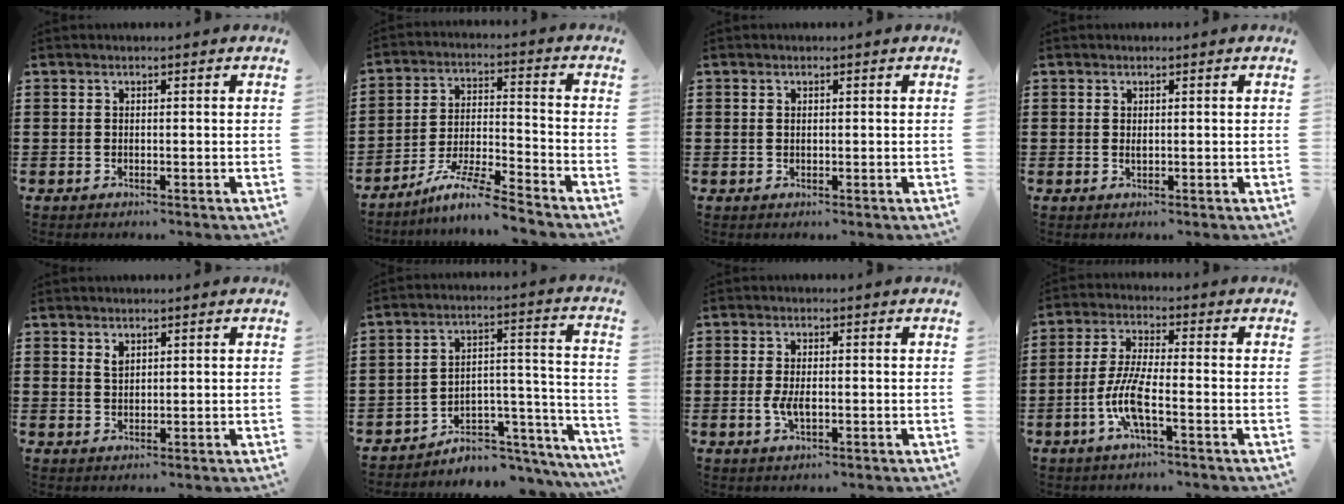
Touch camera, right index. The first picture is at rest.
{"total": 7.9, "force": [-6.9, -0.1, 3.7], "torque": [-0.077, -0.001, -0.136]}
{"total": 0.5, "force": [0.2, 0.4, 0.4], "torque": [-0.009, 0.001, 0.003]}
{"total": 0.6, "force": [0.2, 0.3, 0.5], "torque": [-0.011, 0.001, 0.003]}
{"total": 1.6, "force": [1.2, 0.8, 0.7], "torque": [-0.016, 0.003, 0.022]}
{"total": 4.8, "force": [-3.8, 2.6, 1.2], "torque": [-0.026, 0.003, -0.075]}
{"total": 3.5, "force": [-0.5, 1.6, 3.0], "torque": [-0.070, -0.002, -0.014]}
{"total": 7.4, "force": [-2.9, 1.5, 6.6], "torque": [-0.151, -0.013, -0.061]}